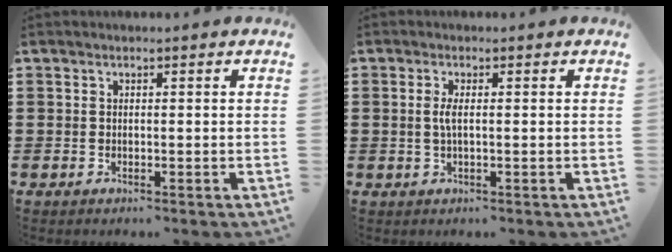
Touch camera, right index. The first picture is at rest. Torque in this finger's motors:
{"motor_torque": [0.37, 0.37, 0.32, 0.04]}